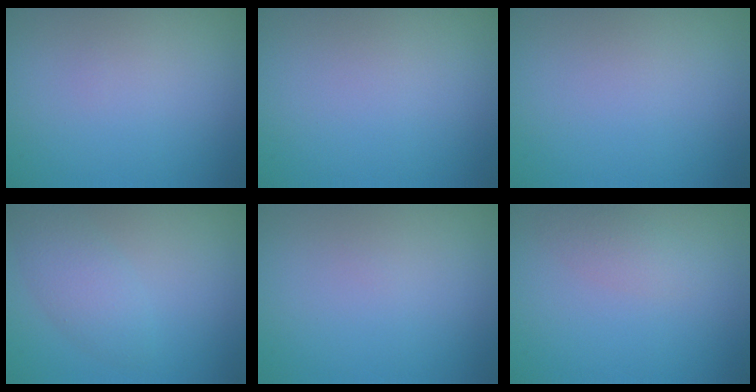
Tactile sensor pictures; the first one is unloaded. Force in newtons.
{"total": 0.0}
{"total": 0.0}
{"total": 2.9, "press": 2.9, "slide": 0.2}
{"total": 0.0}
{"total": 1.5, "press": 1.5, "slide": 0.1}